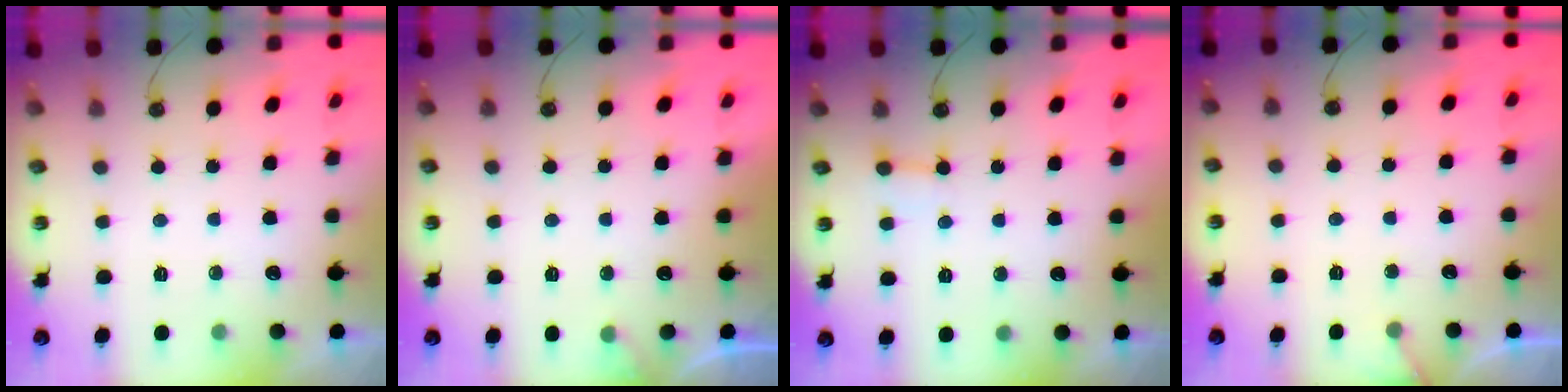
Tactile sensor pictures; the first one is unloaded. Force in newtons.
{"total": 4.0, "press": 4.0, "slide": 0.3}
{"total": 3.6, "press": 3.5, "slide": 0.8}
{"total": 3.4, "press": 3.4, "slide": 0.2}